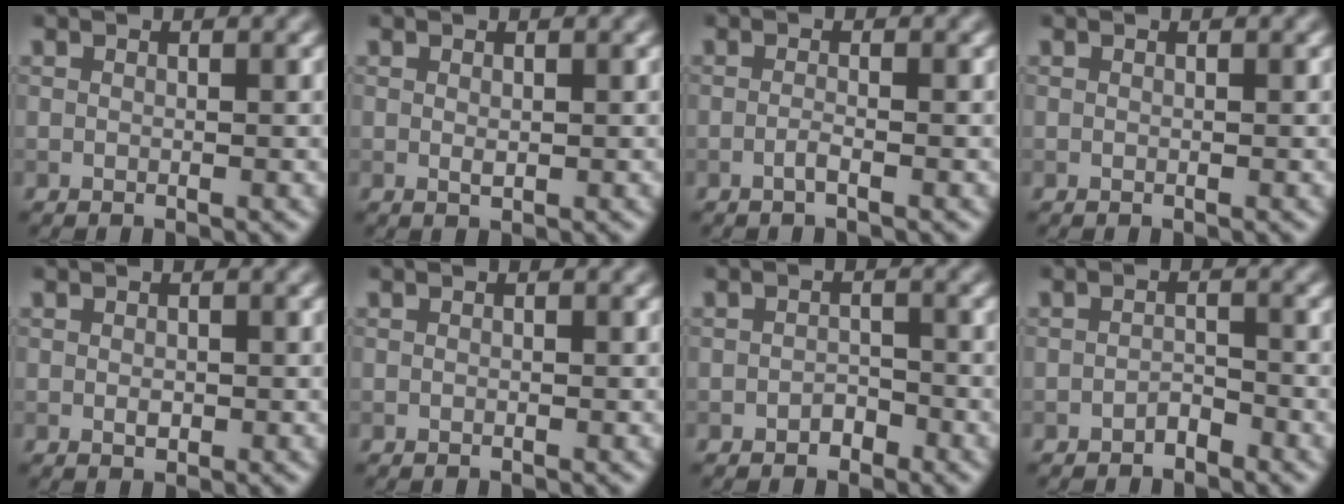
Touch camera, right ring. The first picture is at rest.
{"total": 0.6, "force": [0.1, 0.3, 0.6], "torque": [-0.010, -0.002, 0.002]}
{"total": 1.1, "force": [-0.5, 0.2, 0.9], "torque": [-0.015, 0.003, -0.014]}
{"total": 0.0}
{"total": 0.9, "force": [-0.1, 0.6, 0.6], "torque": [-0.008, -0.003, -0.001]}
{"total": 0.0}
{"total": 1.4, "force": [-0.9, 0.8, 0.5], "torque": [-0.005, 0.004, -0.015]}
{"total": 1.3, "force": [-1.1, 0.5, 0.5], "torque": [-0.006, 0.006, -0.020]}